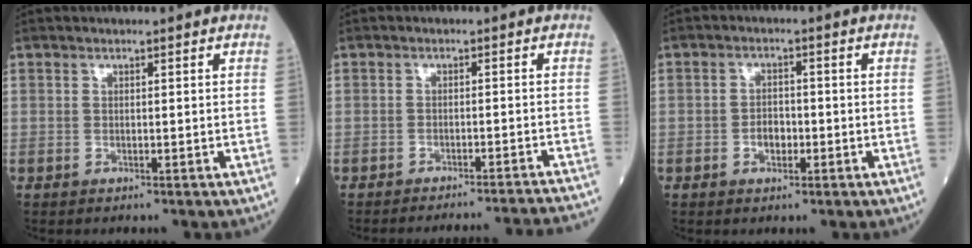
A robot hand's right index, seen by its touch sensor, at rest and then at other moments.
{"total": 15.1, "force": [-14.6, -2.0, 3.3], "torque": [-0.022, -0.021, -0.174]}
{"total": 2.8, "force": [-0.9, 1.7, 2.0], "torque": [-0.027, 0.006, -0.014]}